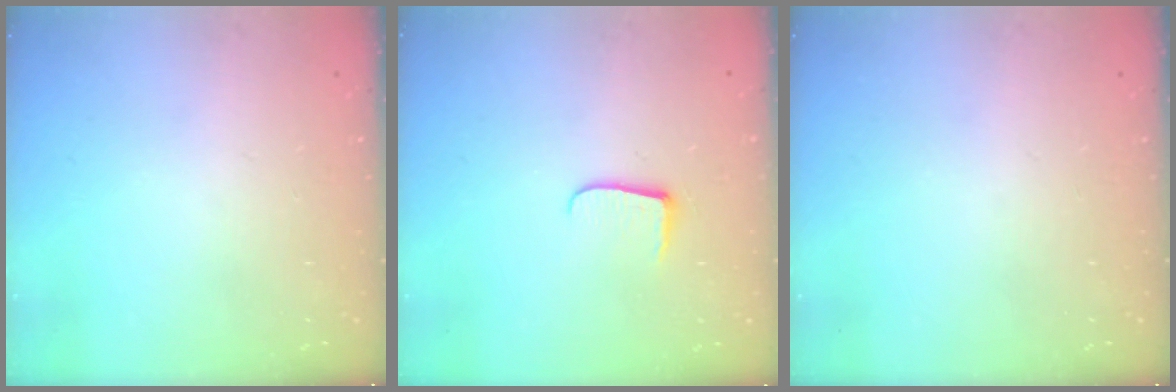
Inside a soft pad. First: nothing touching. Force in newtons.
{"total": 6.2, "press": 6.1, "slide": 0.7}
{"total": 0.0}